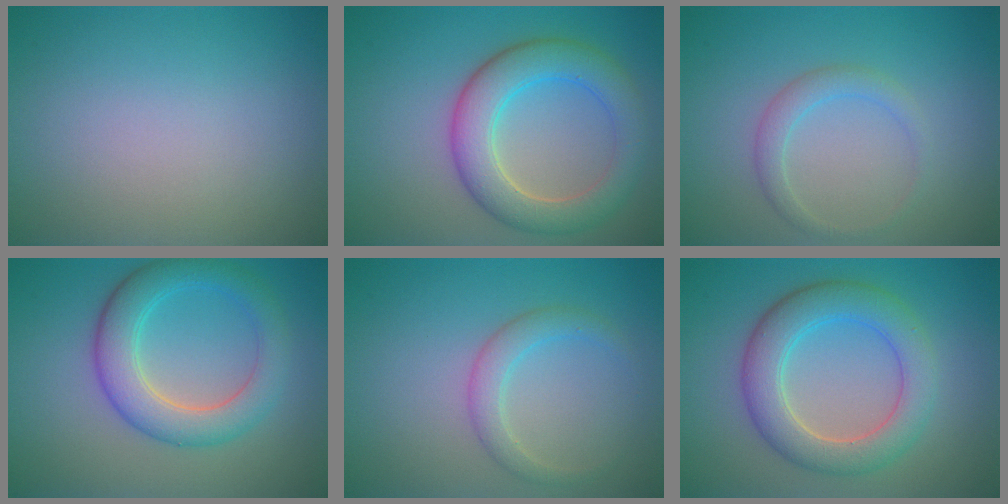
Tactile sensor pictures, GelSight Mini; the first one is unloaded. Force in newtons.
{"total": 6.1, "press": 6.1, "slide": 0.4}
{"total": 1.8, "press": 1.8, "slide": 0.2}
{"total": 5.4, "press": 5.4, "slide": 0.1}
{"total": 2.3, "press": 2.2, "slide": 0.3}
{"total": 5.8, "press": 5.8, "slide": 0.3}